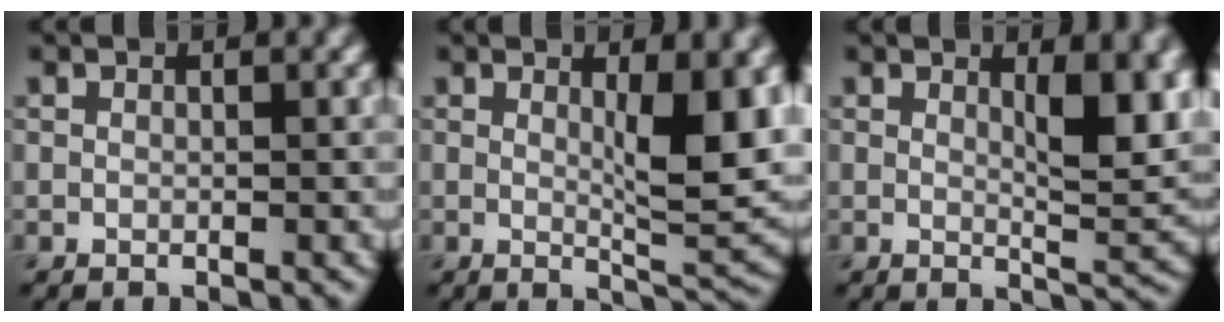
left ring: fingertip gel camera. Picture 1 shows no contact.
{"total": 6.3, "force": [1.1, 1.5, 6.0], "torque": [-0.085, -0.012, 0.023]}
{"total": 5.6, "force": [1.7, 1.8, 5.1], "torque": [-0.067, -0.007, 0.031]}